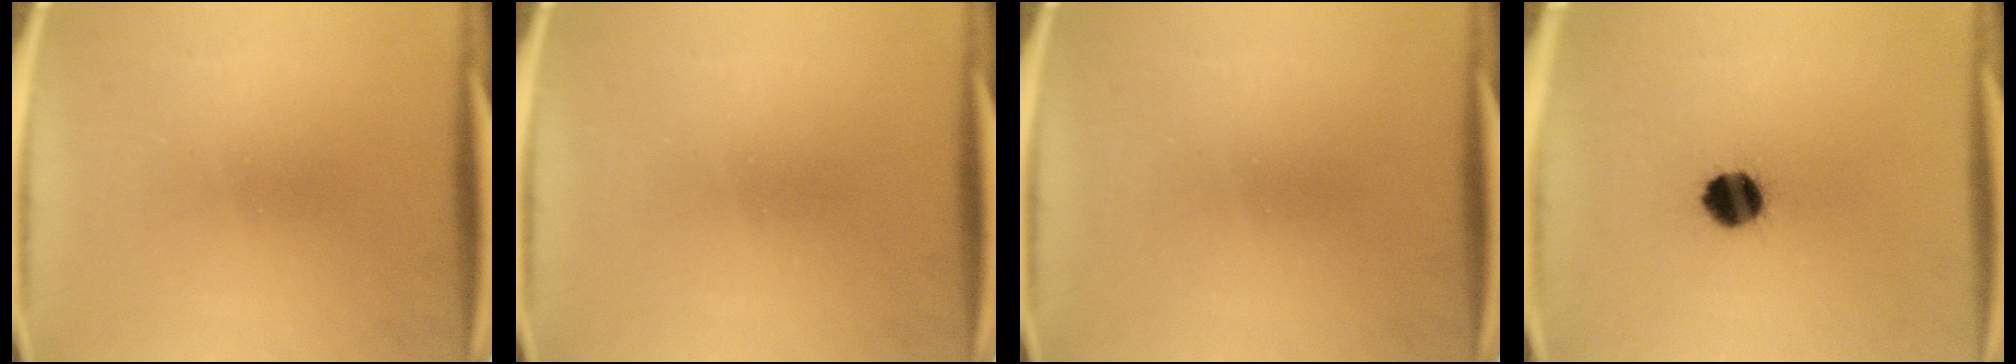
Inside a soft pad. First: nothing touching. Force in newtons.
{"total": 0.0}
{"total": 0.0}
{"total": 8.2}